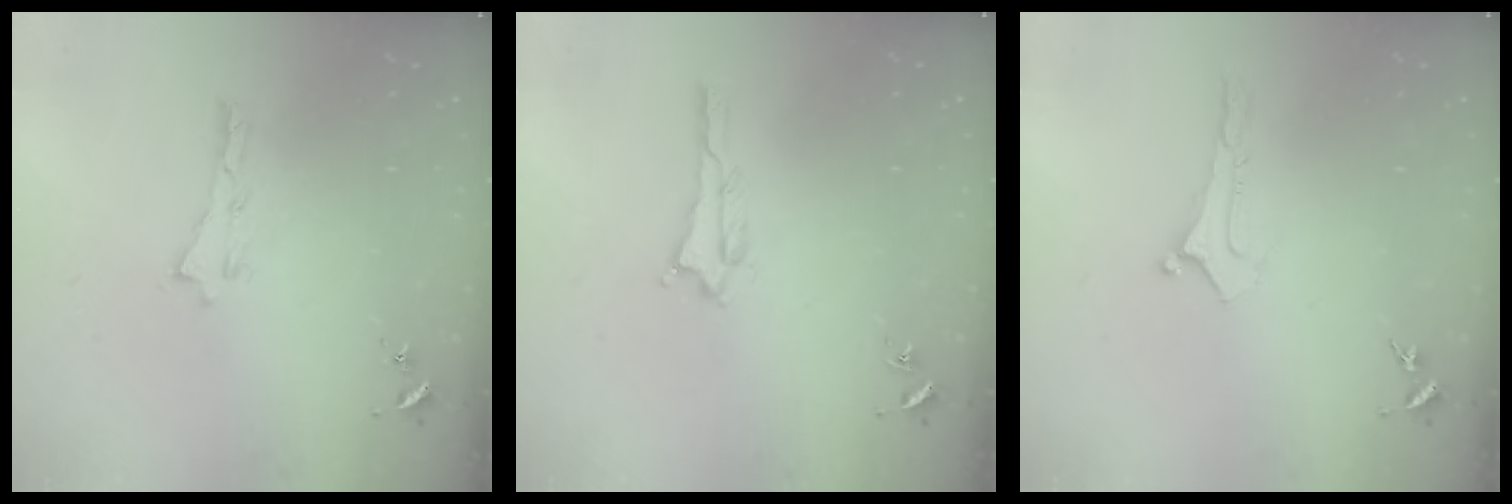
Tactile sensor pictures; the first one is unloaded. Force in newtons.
{"total": 1.1, "press": 1.1, "slide": 0.1}
{"total": 0.0}